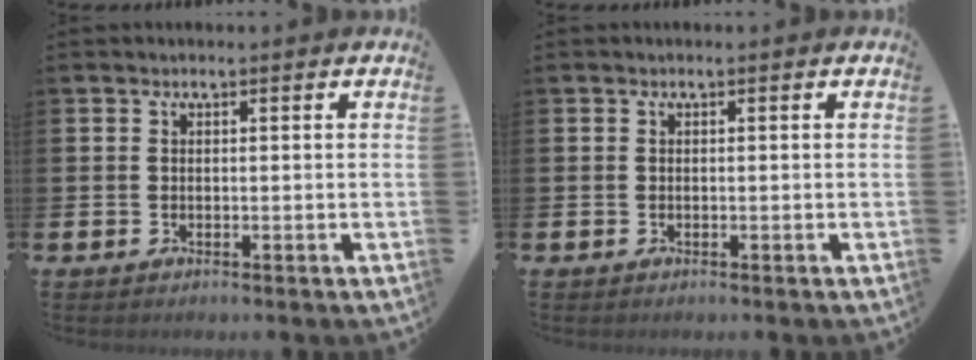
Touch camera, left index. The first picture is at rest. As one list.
[{"total": 0.0}]